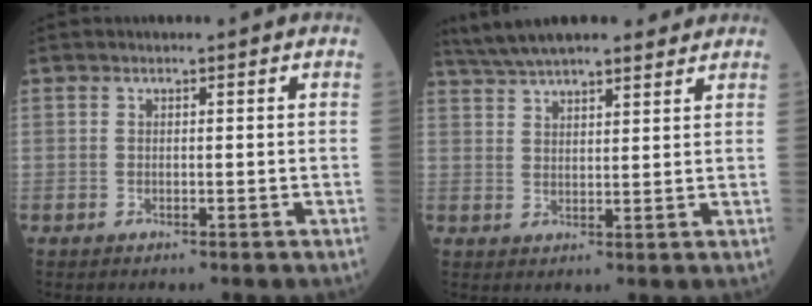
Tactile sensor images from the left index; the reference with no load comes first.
{"total": 14.8, "force": [12.8, 3.2, 6.7], "torque": [-0.122, 0.042, 0.200]}